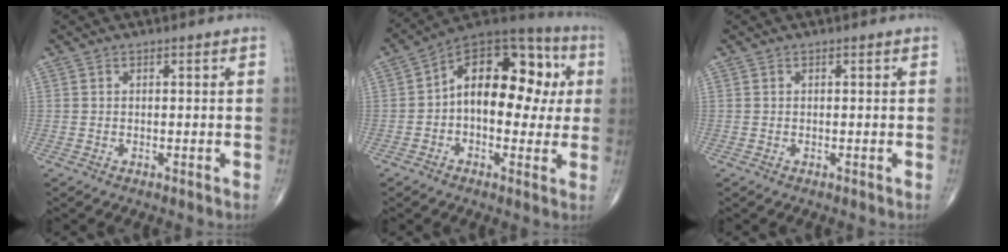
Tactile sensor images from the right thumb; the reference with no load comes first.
{"total": 19.2, "force": [1.7, 11.5, 15.3], "torque": [-0.185, 0.040, 0.015]}
{"total": 0.0}